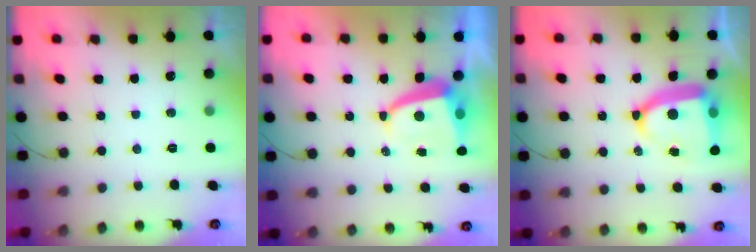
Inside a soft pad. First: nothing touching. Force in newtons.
{"total": 6.0, "press": 5.9, "slide": 0.7}
{"total": 13.9, "press": 13.9, "slide": 1.5}